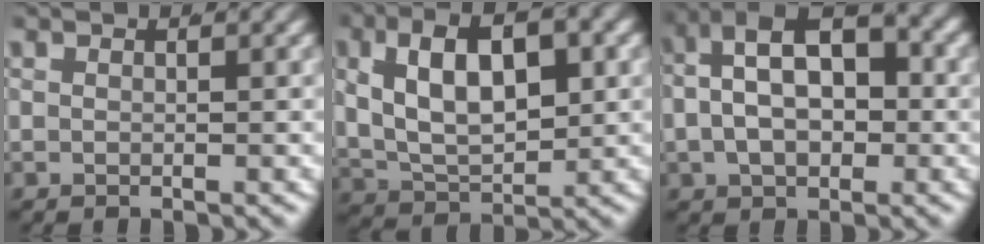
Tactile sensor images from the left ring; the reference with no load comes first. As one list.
[{"total": 10.1, "force": [0.3, 7.2, 7.1], "torque": [-0.148, -0.020, 0.005]}, {"total": 9.0, "force": [0.3, 6.1, 6.6], "torque": [-0.112, 0.006, -0.005]}]